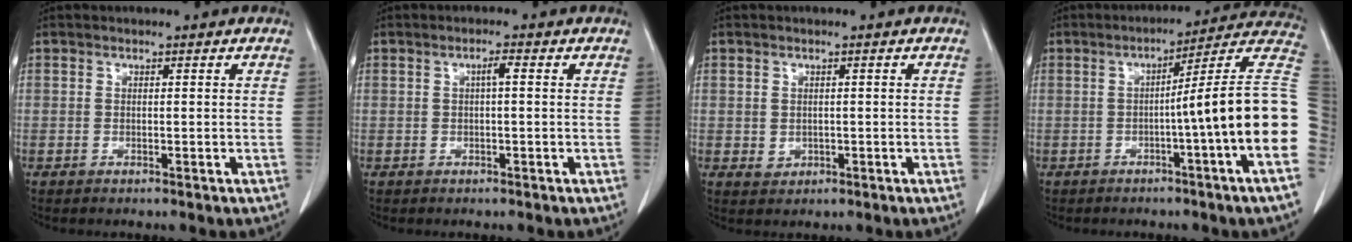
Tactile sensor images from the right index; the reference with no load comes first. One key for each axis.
{"total": 1.5, "fx": 0.2, "fy": 0.1, "fz": 1.4, "tx": -0.025, "ty": 0.005, "tz": 0.003}
{"total": 1.6, "fx": 0.0, "fy": 1.6, "fz": 0.5, "tx": -0.006, "ty": 0.001, "tz": 0.007}
{"total": 15.5, "fx": -2.3, "fy": -2.5, "fz": 15.2, "tx": -0.175, "ty": 0.020, "tz": -0.043}